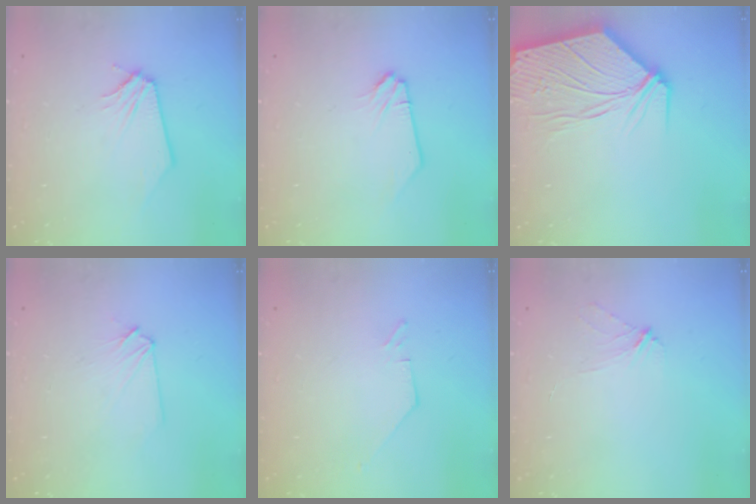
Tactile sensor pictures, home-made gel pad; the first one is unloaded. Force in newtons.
{"total": 0.0}
{"total": 13.1, "press": 12.9, "slide": 2.5}
{"total": 2.5, "press": 2.4, "slide": 0.4}
{"total": 1.2, "press": 1.1, "slide": 0.1}
{"total": 2.4, "press": 2.4, "slide": 0.5}